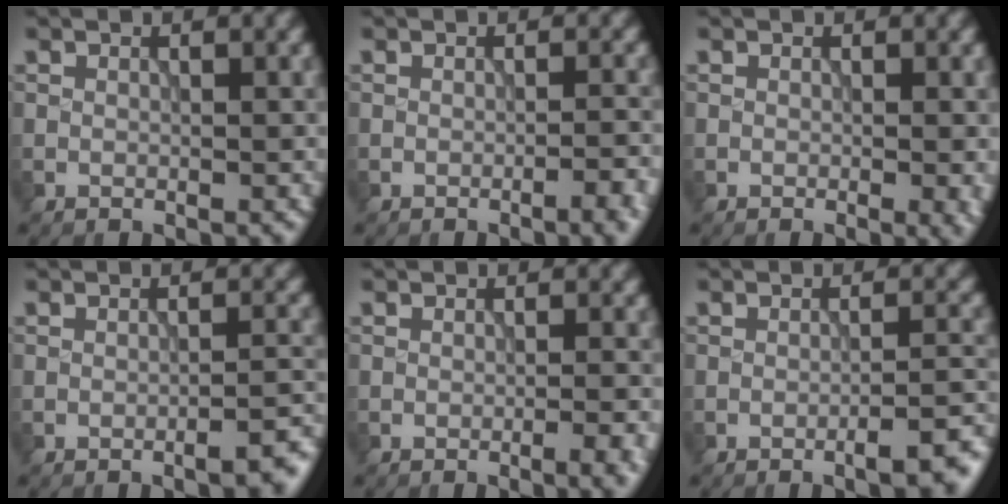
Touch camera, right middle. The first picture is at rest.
{"total": 2.6, "force": [-1.3, 0.6, 2.2], "torque": [-0.024, 0.005, -0.024]}
{"total": 1.6, "force": [-0.3, 0.3, 1.5], "torque": [-0.017, -0.005, -0.004]}
{"total": 3.3, "force": [-2.0, 0.7, 2.5], "torque": [-0.025, 0.008, -0.034]}
{"total": 3.0, "force": [-1.4, 0.8, 2.6], "torque": [-0.024, 0.005, -0.020]}
{"total": 4.7, "force": [-2.7, 1.1, 3.7], "torque": [-0.042, 0.006, -0.039]}